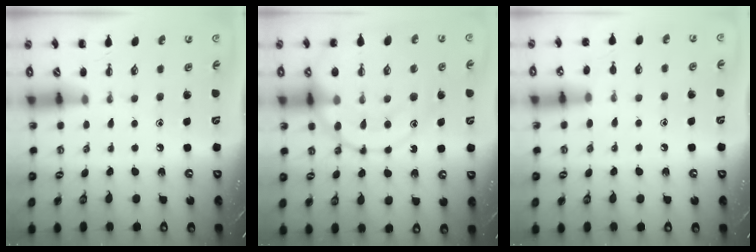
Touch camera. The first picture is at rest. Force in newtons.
{"total": 19.6, "press": 19.5, "slide": 2.3}
{"total": 7.1, "press": 6.6, "slide": 2.6}